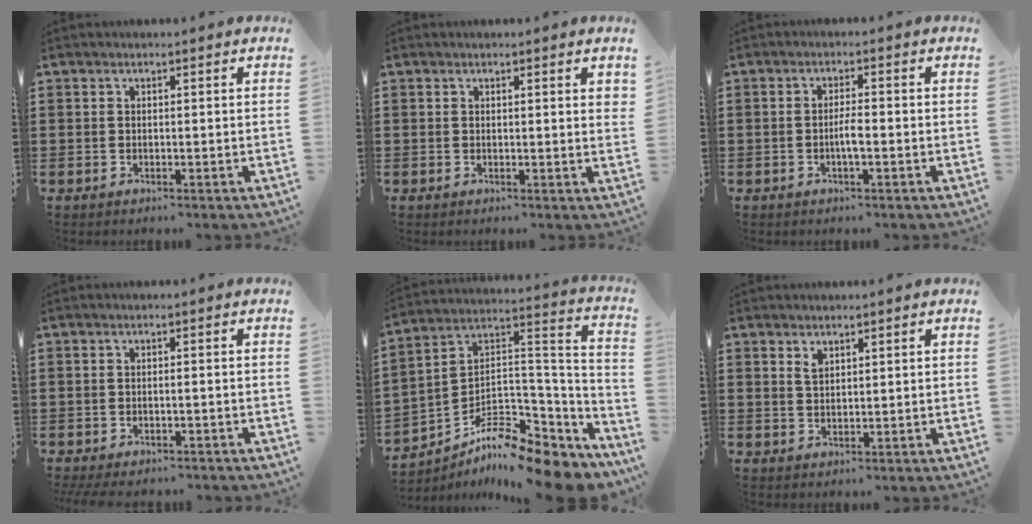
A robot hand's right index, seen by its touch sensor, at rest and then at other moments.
{"total": 0.8, "force": [0.4, 0.0, 0.7], "torque": [-0.015, 0.001, 0.007]}
{"total": 2.6, "force": [-0.8, 0.4, 2.4], "torque": [-0.046, 0.003, -0.014]}
{"total": 1.5, "force": [-1.4, 0.2, 0.5], "torque": [-0.014, -0.004, -0.028]}
{"total": 8.8, "force": [-7.2, 3.1, 4.0], "torque": [-0.076, 0.004, -0.140]}
{"total": 1.7, "force": [1.1, 0.9, 0.9], "torque": [-0.021, 0.003, 0.021]}